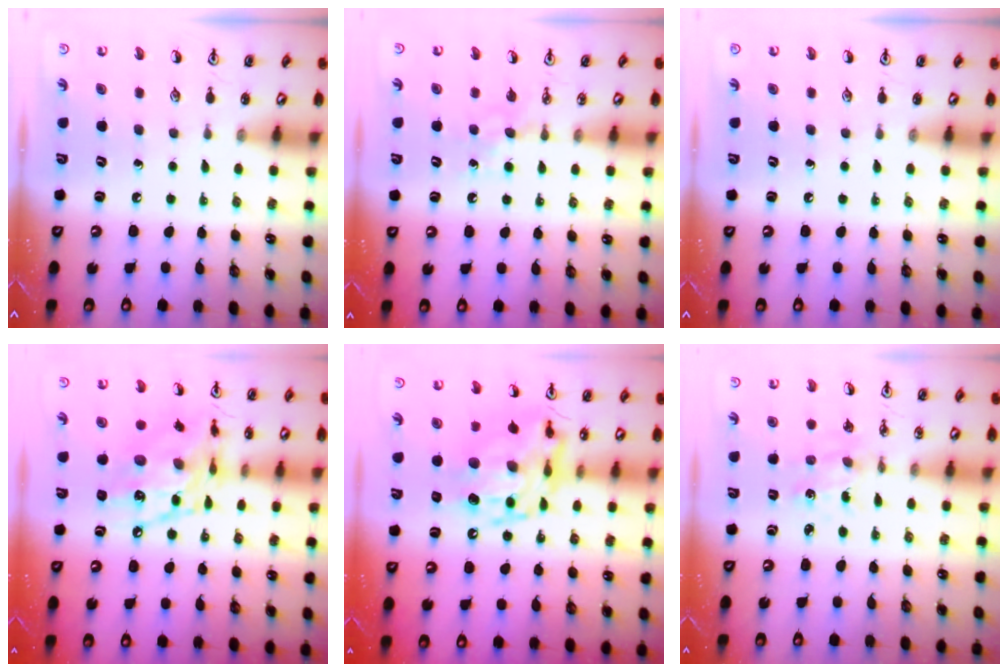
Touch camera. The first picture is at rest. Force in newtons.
{"total": 4.3, "press": 4.2, "slide": 0.7}
{"total": 0.0}
{"total": 15.4, "press": 15.3, "slide": 1.5}
{"total": 14.1, "press": 14.0, "slide": 1.5}
{"total": 0.8, "press": 0.8, "slide": 0.1}